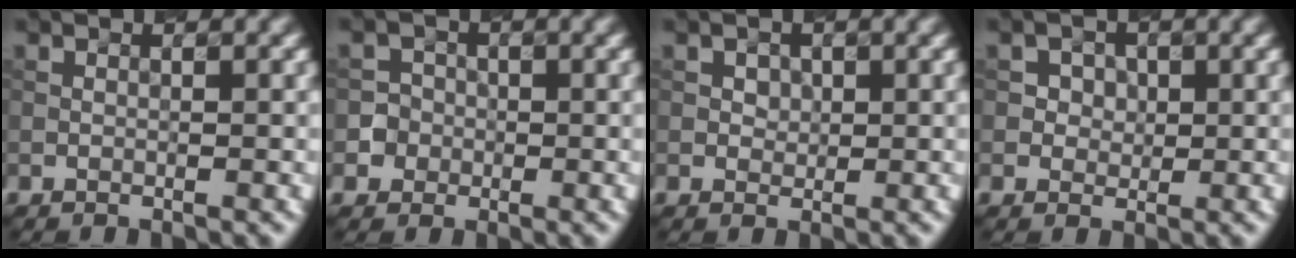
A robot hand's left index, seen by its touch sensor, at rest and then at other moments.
{"total": 3.6, "force": [-1.3, 3.4, 0.5], "torque": [0.009, 0.013, -0.034]}
{"total": 1.2, "force": [0.5, 0.9, 0.7], "torque": [-0.013, 0.006, 0.008]}
{"total": 2.6, "force": [1.0, 2.2, 1.1], "torque": [-0.017, 0.004, 0.014]}